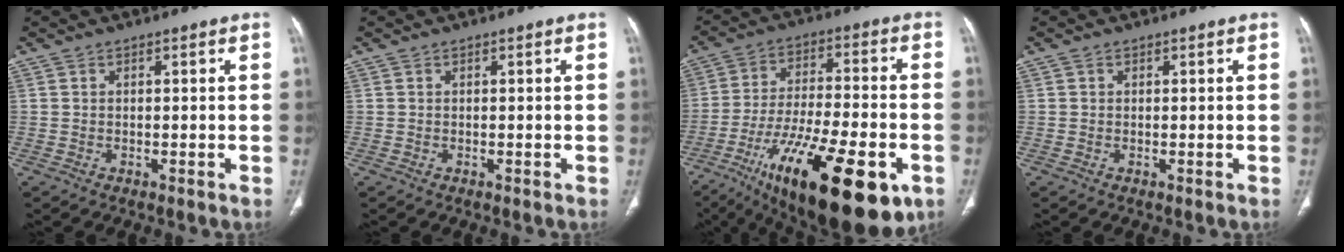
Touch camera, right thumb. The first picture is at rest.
{"total": 0.0}
{"total": 26.5, "force": [-12.0, 9.2, 21.8], "torque": [-0.340, 0.025, -0.181]}
{"total": 0.0}